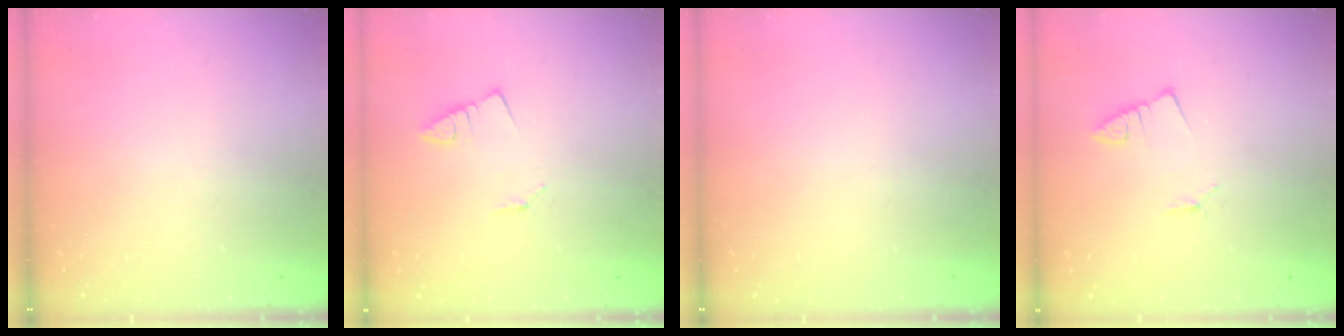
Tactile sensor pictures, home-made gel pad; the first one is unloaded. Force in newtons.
{"total": 1.3, "press": 1.3, "slide": 0.1}
{"total": 0.0}
{"total": 1.3, "press": 1.3, "slide": 0.1}